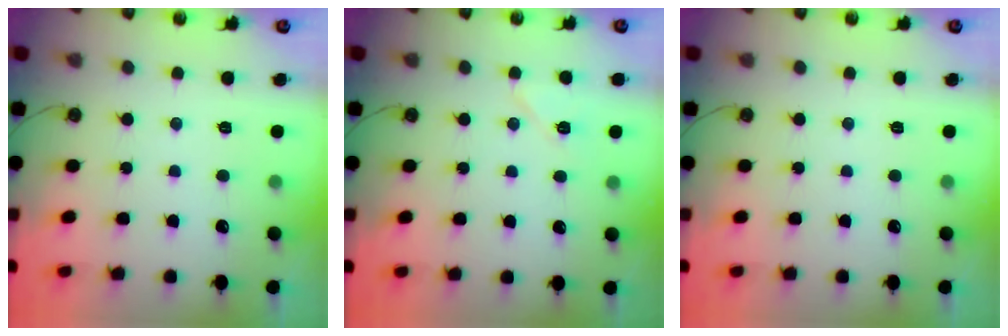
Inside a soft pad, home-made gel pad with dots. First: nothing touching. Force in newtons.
{"total": 6.1, "press": 6.1, "slide": 0.5}
{"total": 0.0}